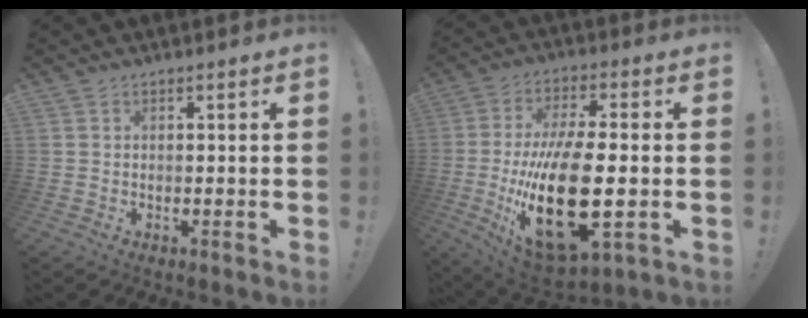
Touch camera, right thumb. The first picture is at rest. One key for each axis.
{"total": 25.8, "fx": -3.9, "fy": 10.9, "fz": 23.0, "tx": -0.441, "ty": -0.007, "tz": -0.055}